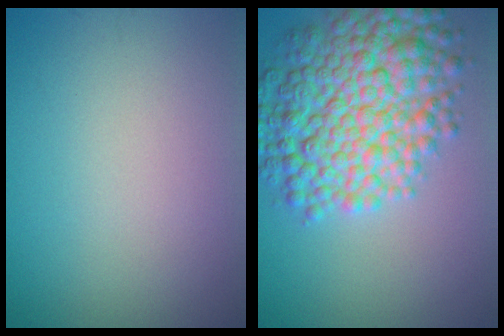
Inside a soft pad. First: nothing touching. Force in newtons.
{"total": 9.6, "press": 9.6, "slide": 0.1}